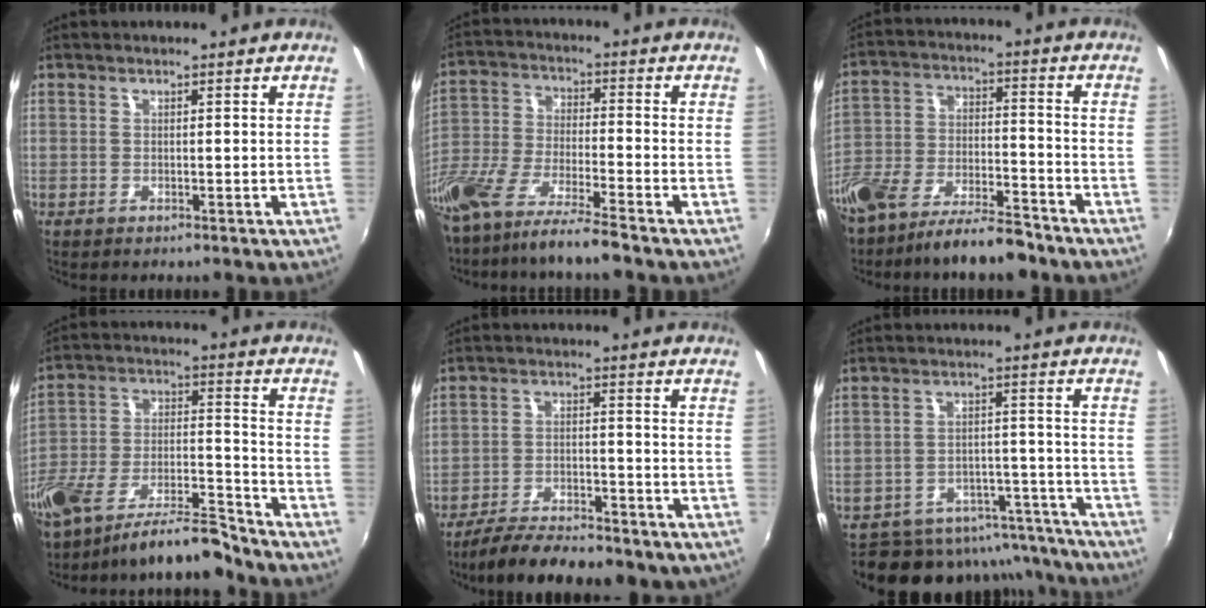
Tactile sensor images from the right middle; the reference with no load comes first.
{"total": 13.6, "force": [-10.7, 1.0, 8.3], "torque": [-0.177, -0.031, -0.201]}
{"total": 12.2, "force": [-8.7, 4.7, 7.3], "torque": [-0.153, 0.000, -0.153]}
{"total": 12.2, "force": [-10.4, 2.2, 5.9], "torque": [-0.117, 0.001, -0.185]}
{"total": 14.0, "force": [-11.5, 3.7, 7.0], "torque": [-0.146, -0.026, -0.173]}
{"total": 15.2, "force": [-14.2, 5.1, 2.2], "torque": [-0.034, 0.048, -0.180]}